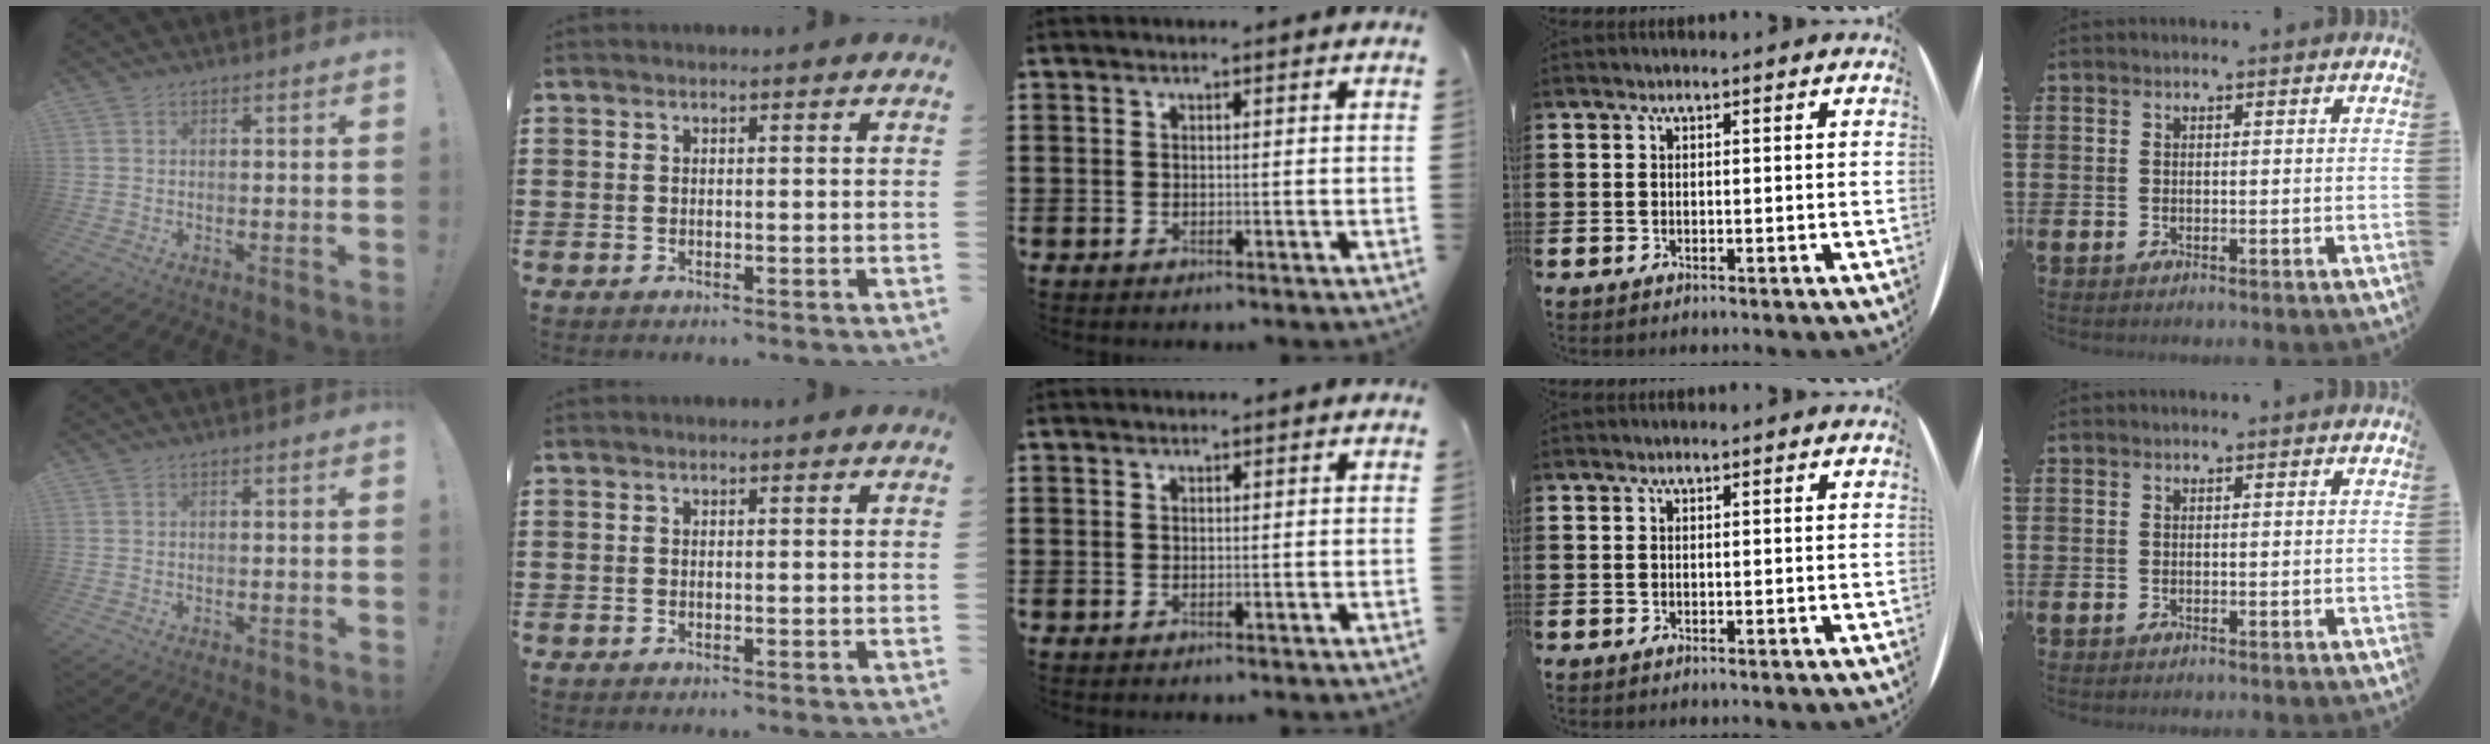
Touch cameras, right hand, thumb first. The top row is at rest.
{}